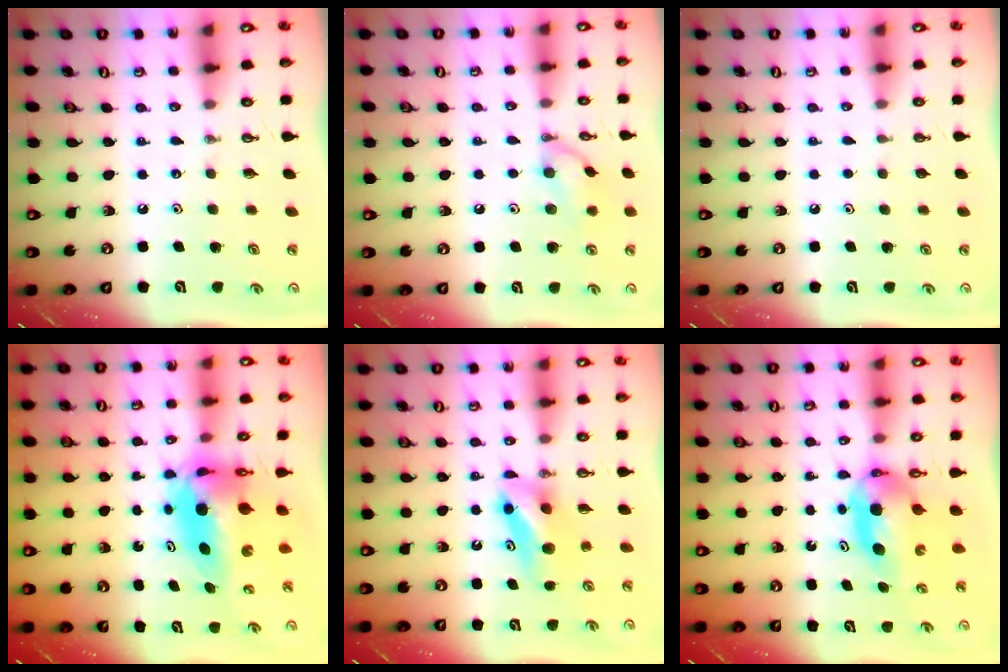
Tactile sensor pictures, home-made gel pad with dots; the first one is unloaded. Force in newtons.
{"total": 10.1, "press": 10.1, "slide": 0.1}
{"total": 0.0}
{"total": 9.9, "press": 8.7, "slide": 4.6}
{"total": 7.9, "press": 7.2, "slide": 3.4}
{"total": 6.4, "press": 6.0, "slide": 2.4}